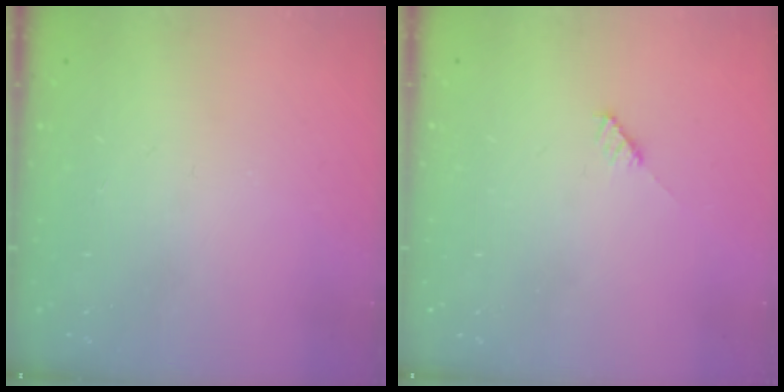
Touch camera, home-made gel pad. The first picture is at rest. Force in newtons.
{"total": 3.0, "press": 3.0, "slide": 0.2}